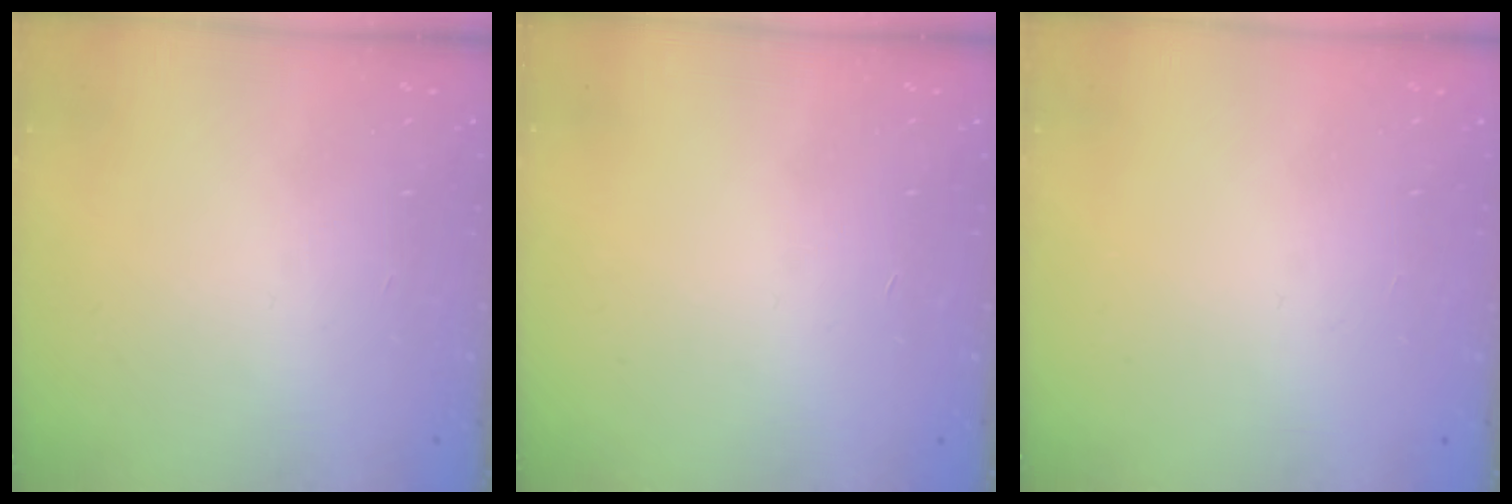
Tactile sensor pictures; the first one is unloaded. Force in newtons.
{"total": 0.0}
{"total": 0.0}